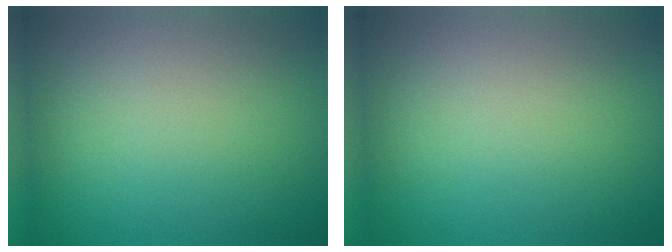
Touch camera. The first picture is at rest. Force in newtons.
{"total": 0.0}